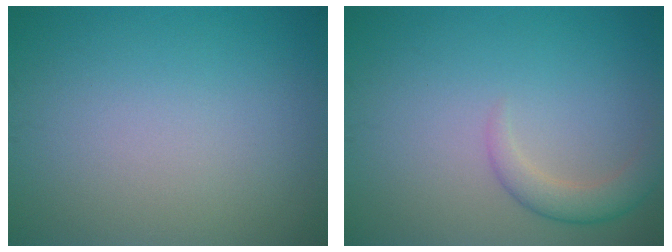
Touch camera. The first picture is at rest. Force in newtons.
{"total": 2.4, "press": 2.4, "slide": 0.2}